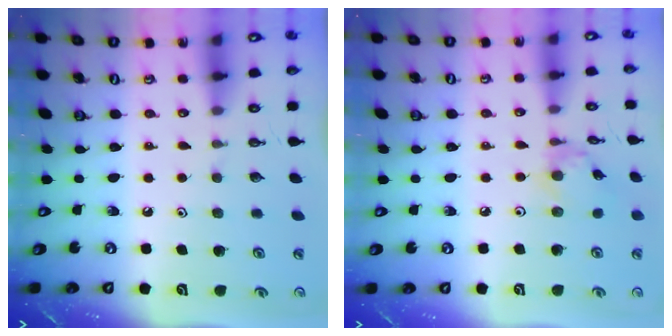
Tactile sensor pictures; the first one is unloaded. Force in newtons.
{"total": 2.8, "press": 2.8, "slide": 0.1}